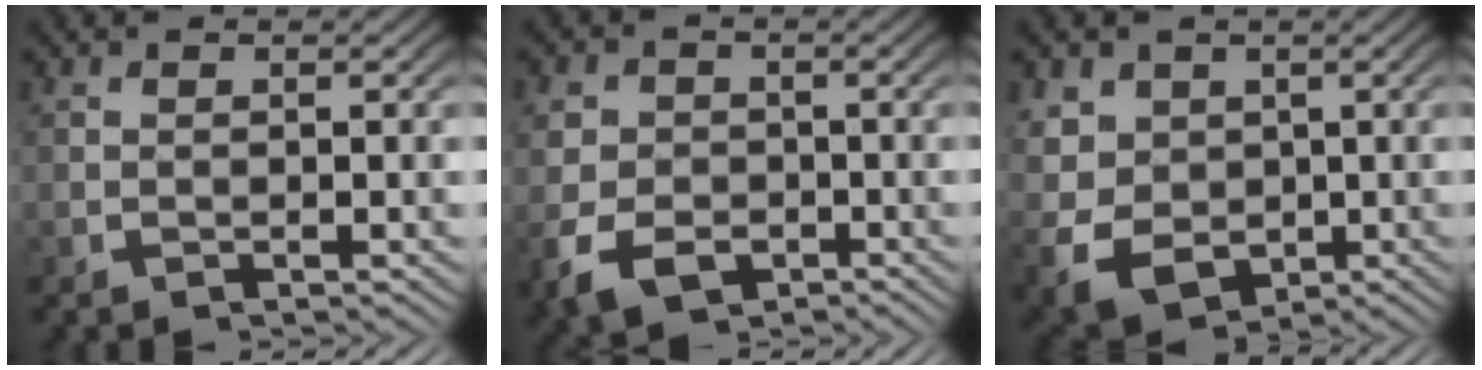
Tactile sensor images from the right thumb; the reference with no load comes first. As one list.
[{"total": 5.6, "force": [-1.8, 4.3, 3.1], "torque": [-0.061, -0.027, -0.021]}, {"total": 9.3, "force": [-1.5, 7.4, 5.3], "torque": [-0.142, -0.071, 0.014]}]